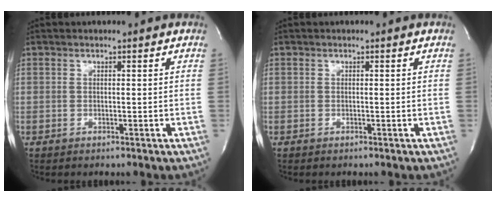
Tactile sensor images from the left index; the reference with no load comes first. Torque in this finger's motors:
{"motor_torque": [0.01, -0.01, 0.00, 0.00]}